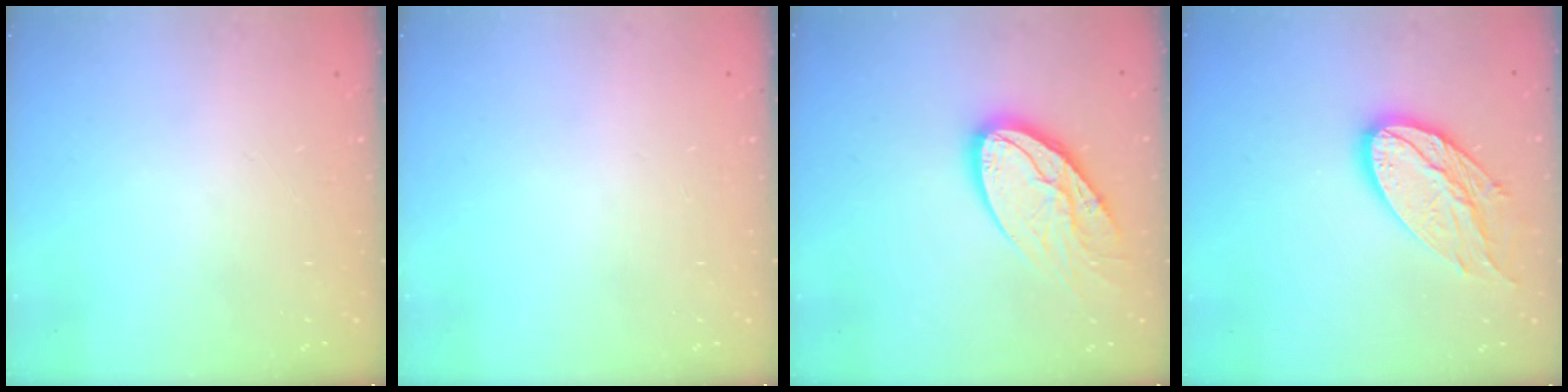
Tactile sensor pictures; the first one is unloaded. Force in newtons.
{"total": 0.0}
{"total": 15.6, "press": 15.5, "slide": 1.7}
{"total": 15.5, "press": 15.4, "slide": 1.1}